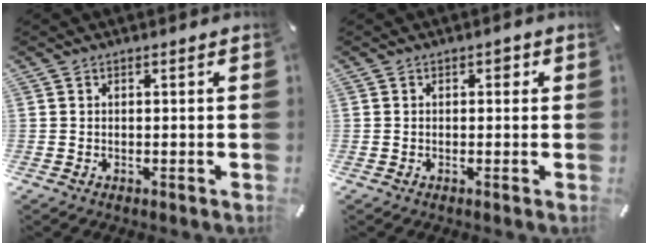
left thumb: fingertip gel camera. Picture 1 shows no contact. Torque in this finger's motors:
{"motor_torque": [0.21, 0.14, 0.07, -0.06, 0.06]}